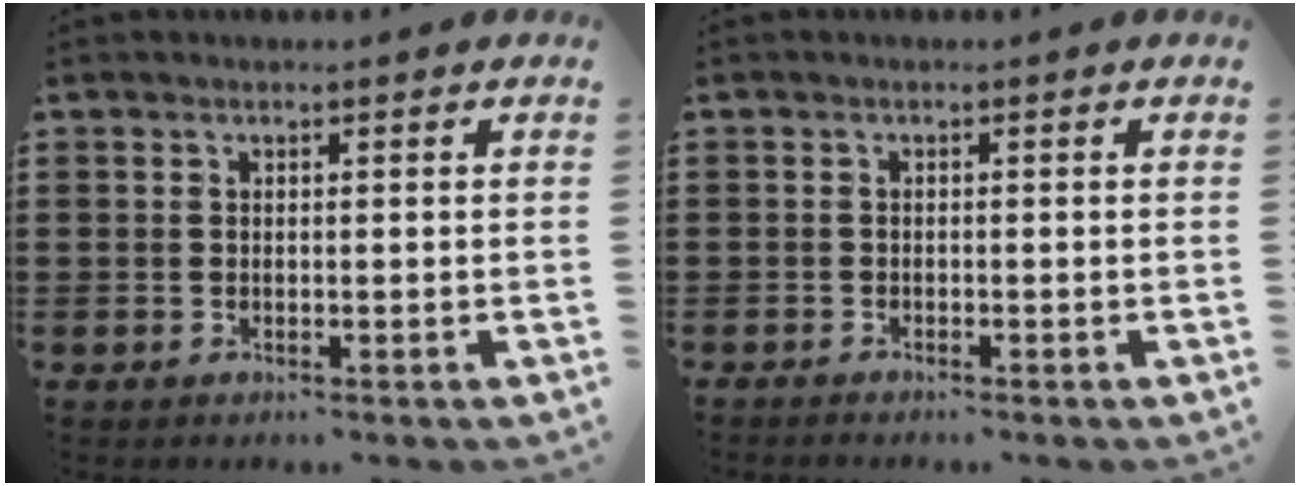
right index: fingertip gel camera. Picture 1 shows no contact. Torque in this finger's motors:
{"motor_torque": [-0.57, 0.59, -0.08, -0.03]}